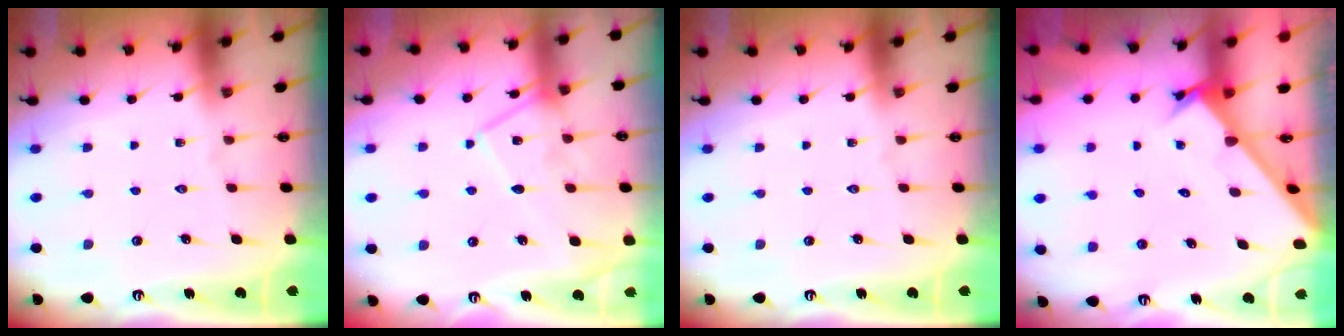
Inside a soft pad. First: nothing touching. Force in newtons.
{"total": 13.4, "press": 13.4, "slide": 1.3}
{"total": 0.0}
{"total": 2.5, "press": 2.5, "slide": 0.1}